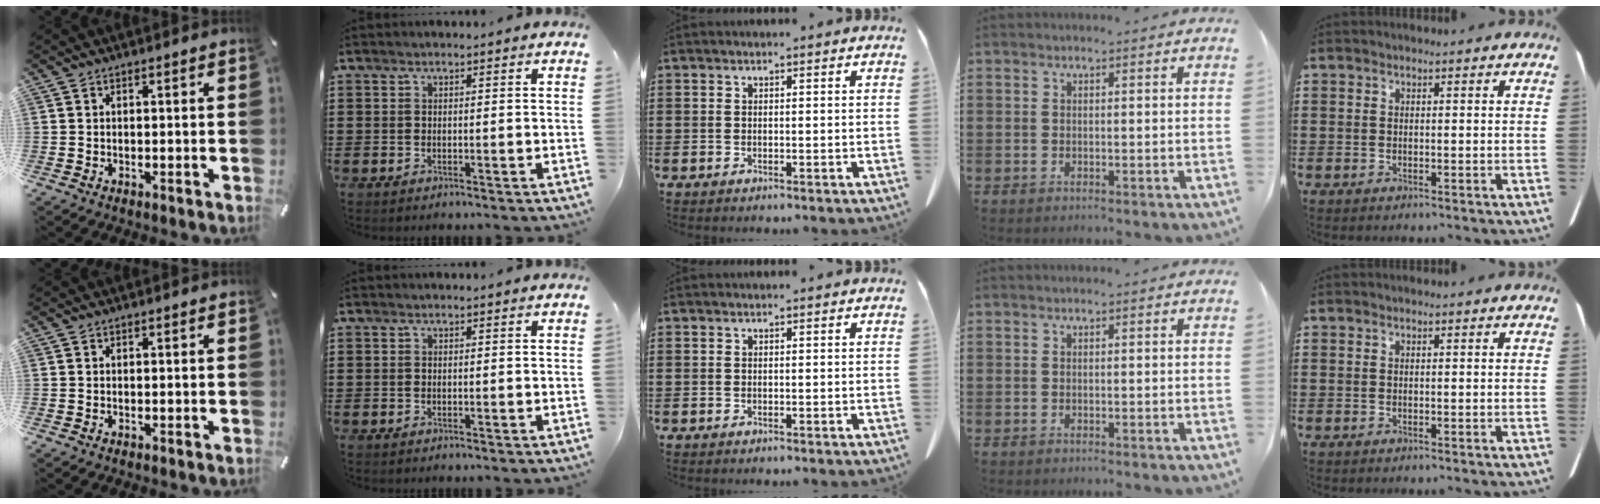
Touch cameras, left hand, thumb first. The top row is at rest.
{}